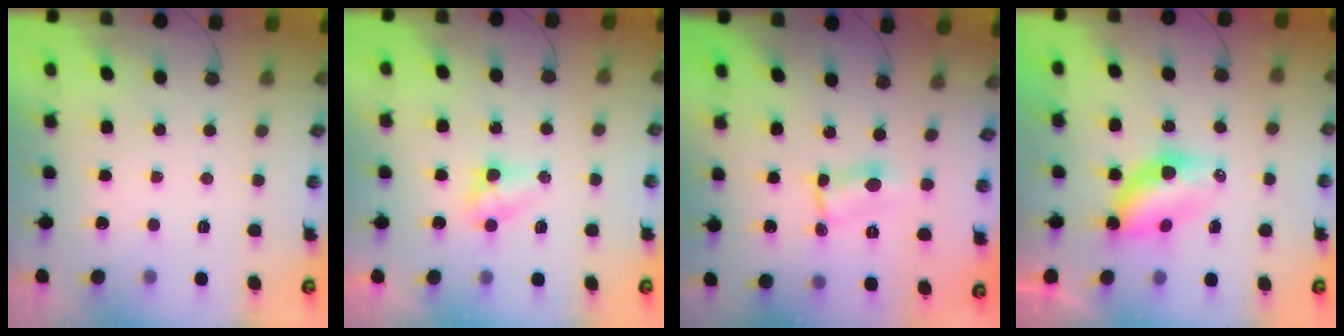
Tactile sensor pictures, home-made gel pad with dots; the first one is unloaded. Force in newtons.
{"total": 3.4, "press": 3.4, "slide": 0.4}
{"total": 1.0, "press": 0.8, "slide": 0.5}
{"total": 6.4, "press": 6.3, "slide": 0.6}